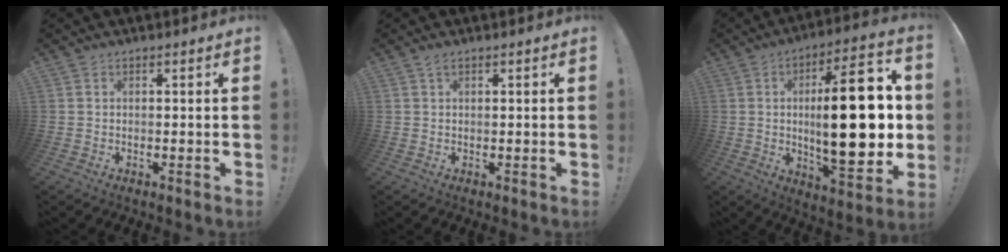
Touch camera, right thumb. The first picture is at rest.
{"total": 1.4, "force": [0.9, 0.5, 1.0], "torque": [-0.015, -0.002, 0.015]}
{"total": 26.7, "force": [1.3, 9.1, 25.0], "torque": [-0.398, -0.011, 0.018]}